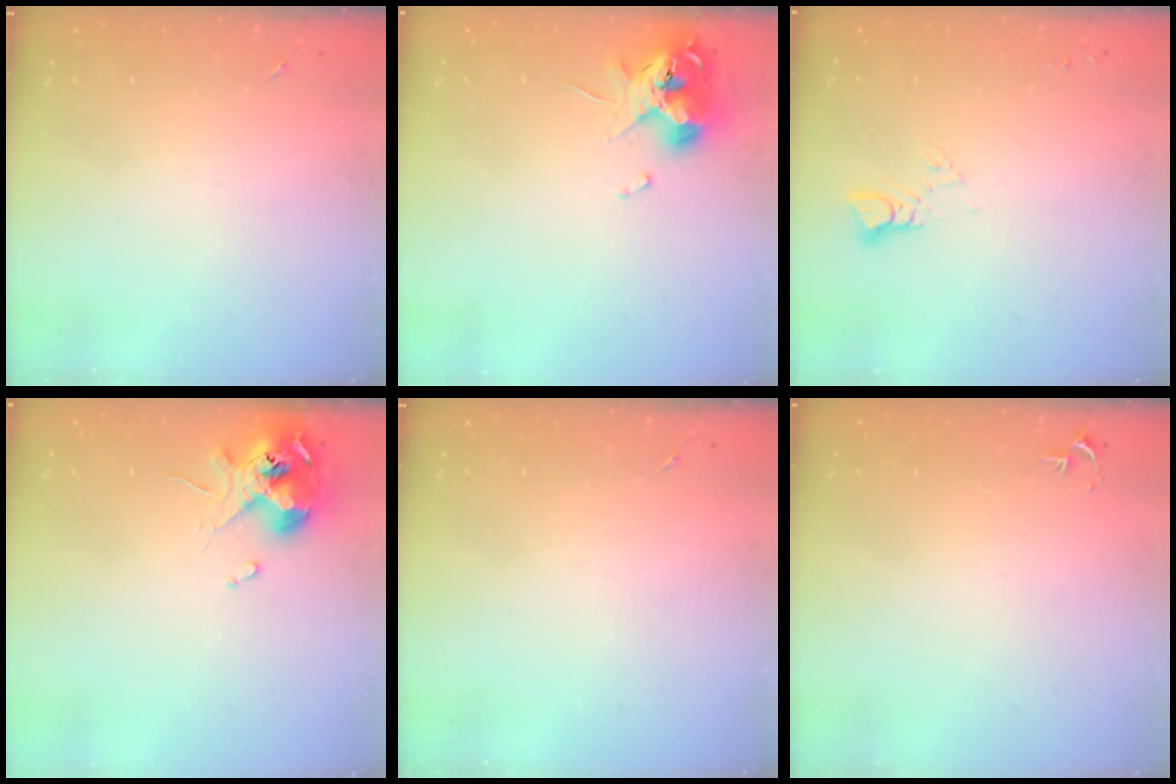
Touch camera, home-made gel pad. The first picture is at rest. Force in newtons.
{"total": 11.4, "press": 11.3, "slide": 1.8}
{"total": 2.9, "press": 2.9, "slide": 0.2}
{"total": 11.1, "press": 11.0, "slide": 1.6}
{"total": 0.0}
{"total": 2.7, "press": 2.7, "slide": 0.3}